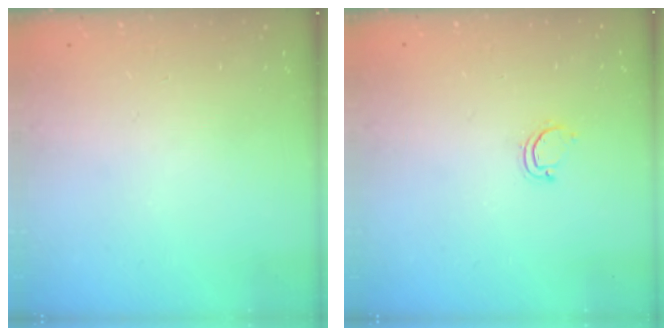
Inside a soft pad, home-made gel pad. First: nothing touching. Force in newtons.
{"total": 3.1, "press": 3.1, "slide": 0.2}